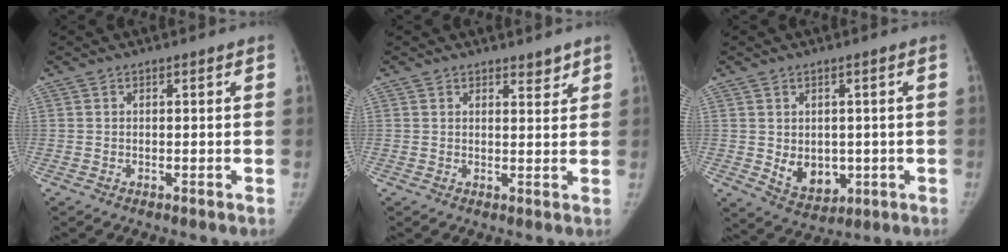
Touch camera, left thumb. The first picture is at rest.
{"total": 2.4, "force": [2.0, 1.1, 0.8], "torque": [0.006, -0.014, 0.027]}
{"total": 7.2, "force": [-0.6, 5.5, 4.6], "torque": [-0.044, -0.012, 0.012]}